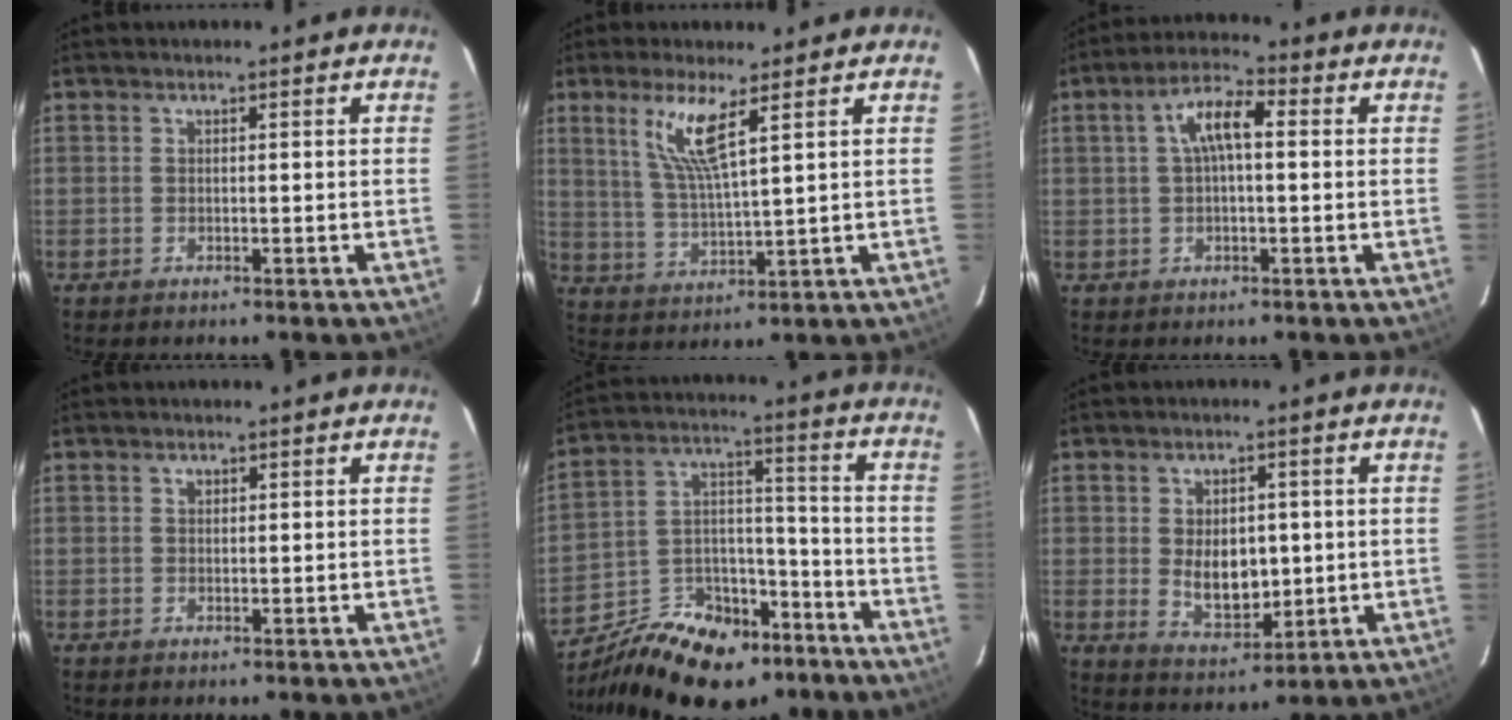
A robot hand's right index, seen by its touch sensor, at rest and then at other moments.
{"total": 8.2, "force": [4.4, 0.7, 6.9], "torque": [-0.141, -0.008, 0.092]}
{"total": 6.8, "force": [1.0, 2.7, 6.2], "torque": [-0.121, 0.022, 0.017]}
{"total": 0.9, "force": [0.4, 0.7, 0.4], "torque": [-0.006, 0.003, 0.007]}
{"total": 20.1, "force": [-13.8, 10.8, 9.8], "torque": [-0.197, 0.032, -0.207]}
{"total": 8.4, "force": [0.1, 5.3, 6.4], "torque": [-0.115, -0.009, 0.017]}